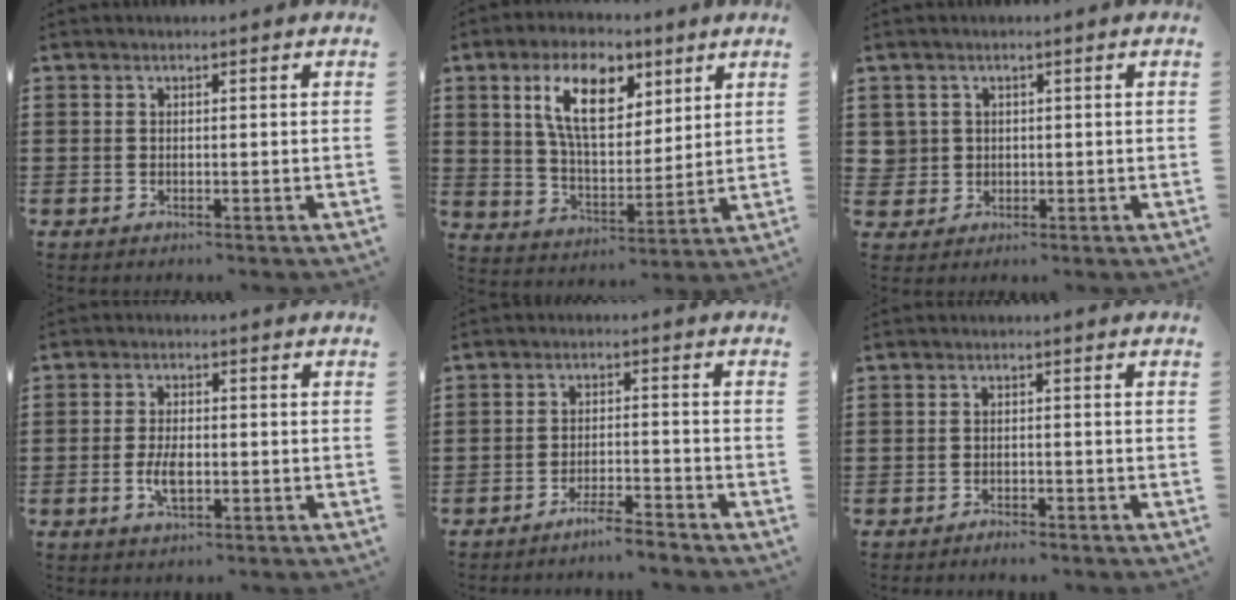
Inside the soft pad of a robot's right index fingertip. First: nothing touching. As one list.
[{"total": 11.0, "force": [5.4, 5.5, 7.9], "torque": [-0.151, 0.004, 0.095]}, {"total": 2.0, "force": [0.3, 2.0, 0.2], "torque": [-0.015, 0.008, 0.004]}, {"total": 4.1, "force": [-1.0, 1.7, 3.6], "torque": [-0.078, -0.003, -0.019]}, {"total": 3.6, "force": [-3.4, -0.1, 1.1], "torque": [-0.021, 0.001, -0.066]}, {"total": 1.3, "force": [-1.3, 0.1, 0.1], "torque": [-0.007, 0.000, -0.026]}]